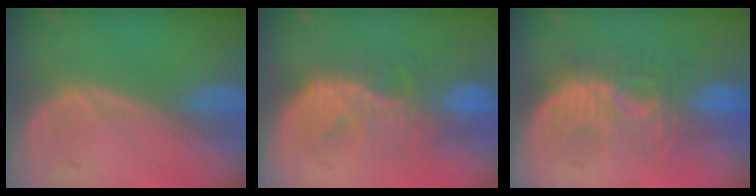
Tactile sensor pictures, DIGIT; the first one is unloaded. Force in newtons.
{"total": 10.3, "press": 8.8, "slide": 5.4}
{"total": 9.9, "press": 9.1, "slide": 3.7}